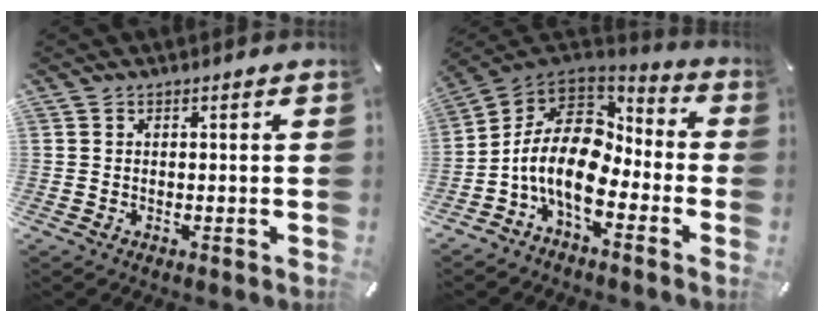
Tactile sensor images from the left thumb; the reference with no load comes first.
{"total": 15.2, "force": [-5.2, 8.9, 11.1], "torque": [-0.243, 0.014, -0.094]}